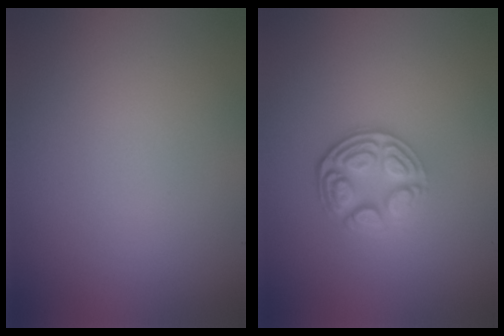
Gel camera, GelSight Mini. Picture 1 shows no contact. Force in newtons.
{"total": 3.9, "press": 3.2, "slide": 2.3}